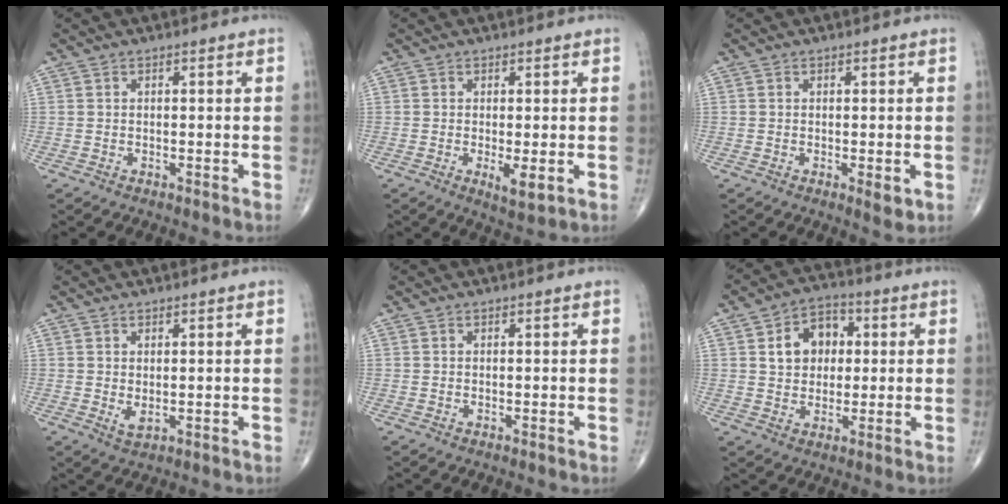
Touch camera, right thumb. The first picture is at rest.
{"total": 3.5, "force": [-0.7, 1.1, 3.3], "torque": [-0.056, -0.012, -0.009]}
{"total": 2.4, "force": [-0.6, 0.9, 2.1], "torque": [-0.028, -0.006, -0.006]}
{"total": 2.1, "force": [0.2, 1.1, 1.8], "torque": [-0.033, -0.007, 0.009]}
{"total": 0.0}
{"total": 9.6, "force": [2.1, 7.3, 5.9], "torque": [-0.062, 0.008, 0.028]}